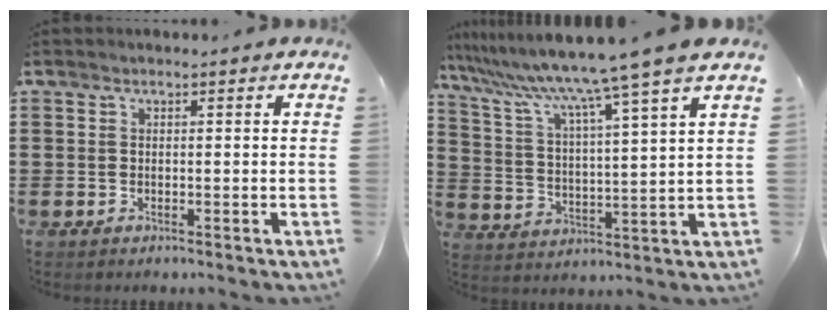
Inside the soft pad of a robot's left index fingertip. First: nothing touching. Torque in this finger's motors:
{"motor_torque": [0.78, 0.83, 0.04, 0.01]}